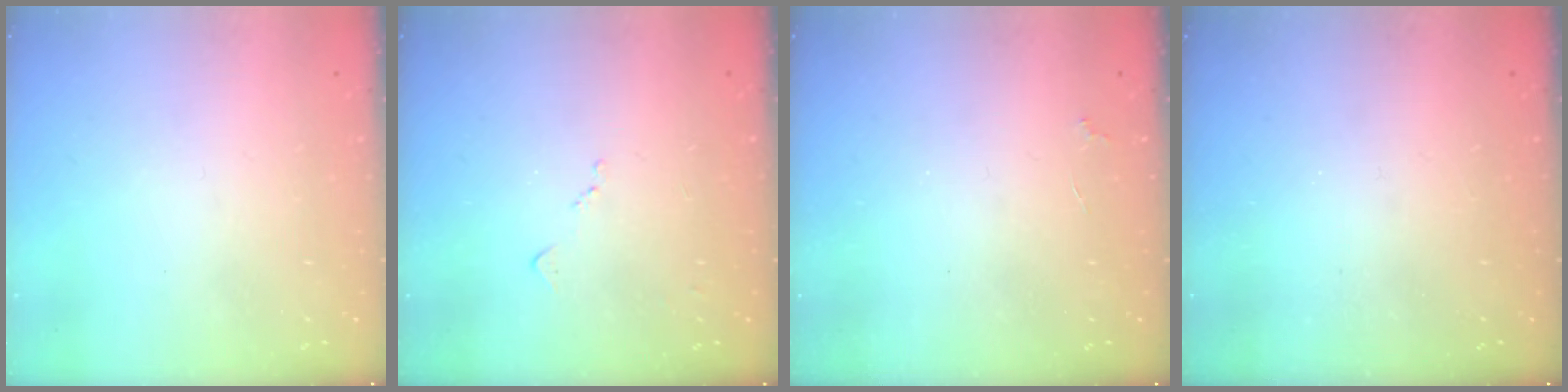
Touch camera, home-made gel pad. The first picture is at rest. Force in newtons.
{"total": 6.1, "press": 6.0, "slide": 0.8}
{"total": 2.1, "press": 2.0, "slide": 0.4}
{"total": 0.8, "press": 0.8, "slide": 0.3}